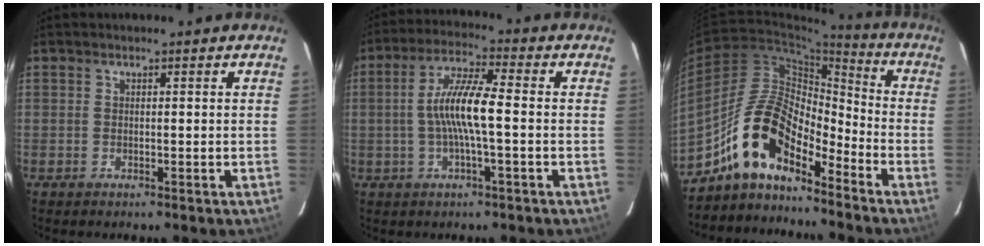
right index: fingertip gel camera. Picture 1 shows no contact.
{"total": 8.9, "force": [-1.1, 0.8, 8.8], "torque": [-0.177, 0.010, -0.022]}
{"total": 13.4, "force": [-10.1, 4.8, 7.3], "torque": [-0.136, 0.020, -0.202]}